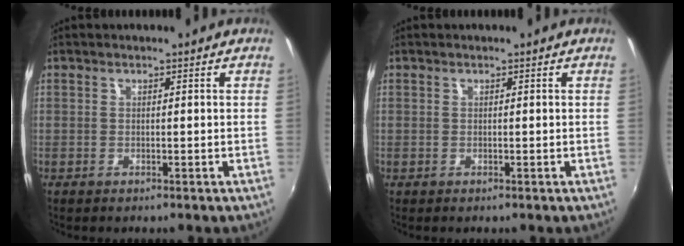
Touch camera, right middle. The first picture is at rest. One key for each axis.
{"total": 0.0}